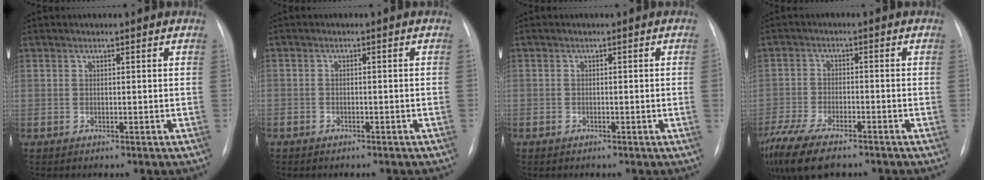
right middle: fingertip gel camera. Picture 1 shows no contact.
{"total": 1.5, "force": [-1.1, 0.9, 0.4], "torque": [-0.008, 0.003, -0.015]}
{"total": 0.7, "force": [-0.3, -0.2, 0.6], "torque": [-0.010, 0.004, -0.006]}
{"total": 12.6, "force": [-9.4, 3.9, 7.5], "torque": [-0.158, -0.024, -0.160]}